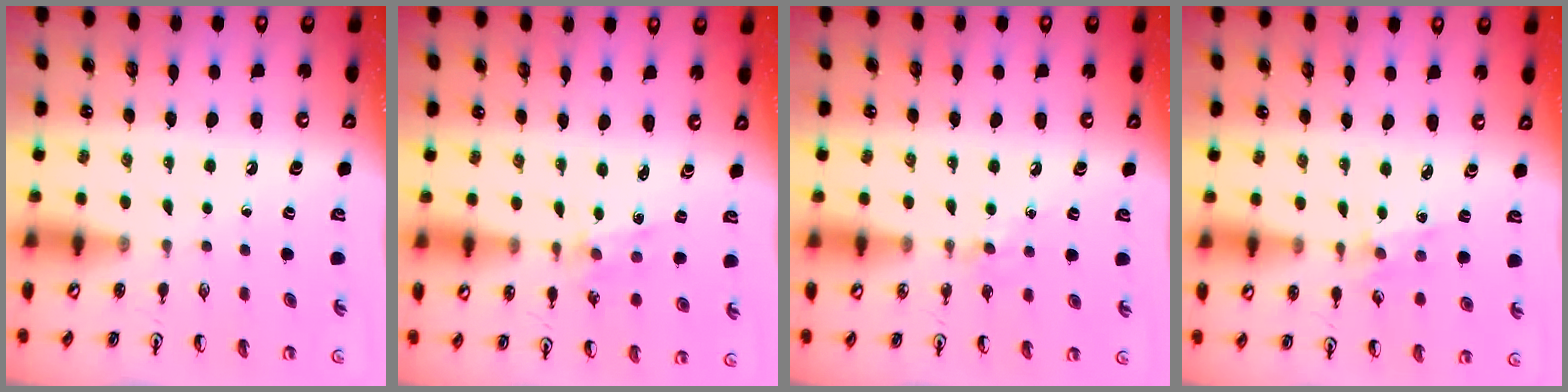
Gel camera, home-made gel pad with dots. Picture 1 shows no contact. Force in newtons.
{"total": 1.9, "press": 1.8, "slide": 0.5}
{"total": 4.1, "press": 4.0, "slide": 0.6}
{"total": 2.6, "press": 2.6, "slide": 0.4}